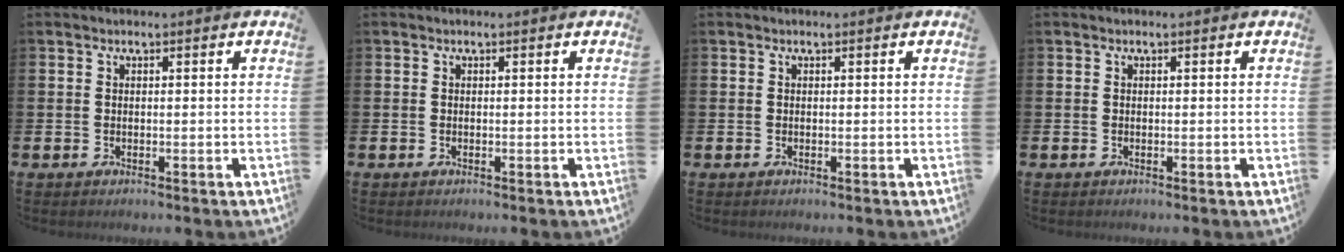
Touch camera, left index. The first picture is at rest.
{"total": 0.0}
{"total": 0.8, "force": [-0.5, -0.2, -0.5], "torque": [0.007, 0.002, -0.009]}
{"total": 0.0}